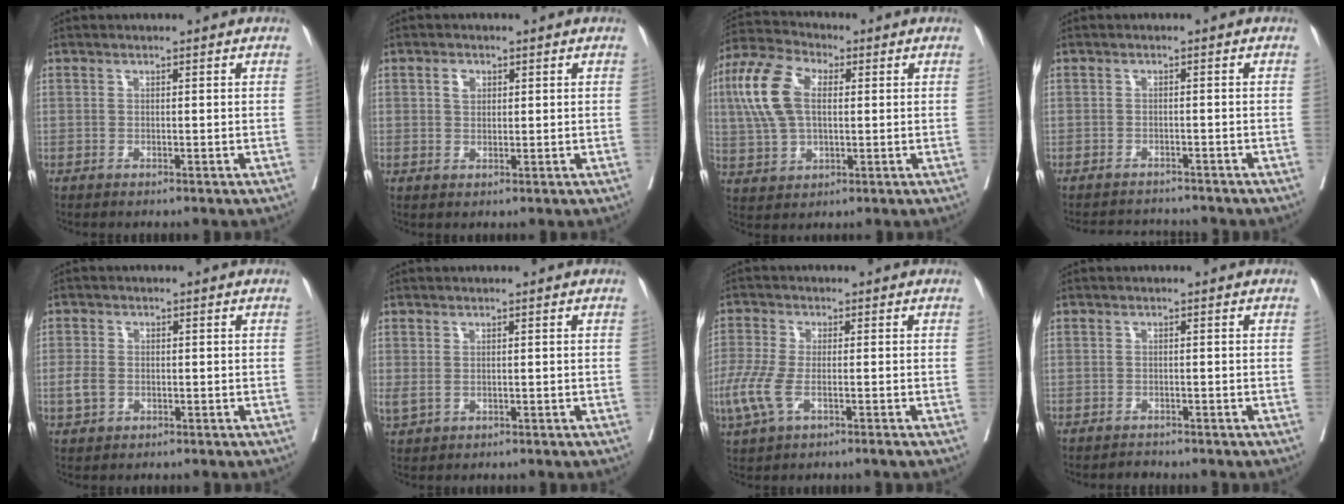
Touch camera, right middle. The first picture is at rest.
{"total": 2.0, "force": [0.8, 1.3, 1.3], "torque": [-0.021, 0.001, 0.013]}
{"total": 11.1, "force": [2.1, 5.8, 9.2], "torque": [-0.222, 0.023, 0.039]}
{"total": 4.7, "force": [-4.7, 0.0, 0.2], "torque": [0.005, -0.003, -0.070]}
{"total": 2.8, "force": [-0.5, 2.0, 1.9], "torque": [-0.047, 0.003, -0.007]}
{"total": 1.9, "force": [0.1, 1.2, 1.4], "torque": [-0.041, -0.002, 0.009]}
{"total": 6.2, "force": [-2.3, 1.7, 5.5], "torque": [-0.136, -0.016, -0.049]}
{"total": 0.9, "force": [-0.9, 0.1, -0.2], "torque": [0.005, -0.002, -0.012]}